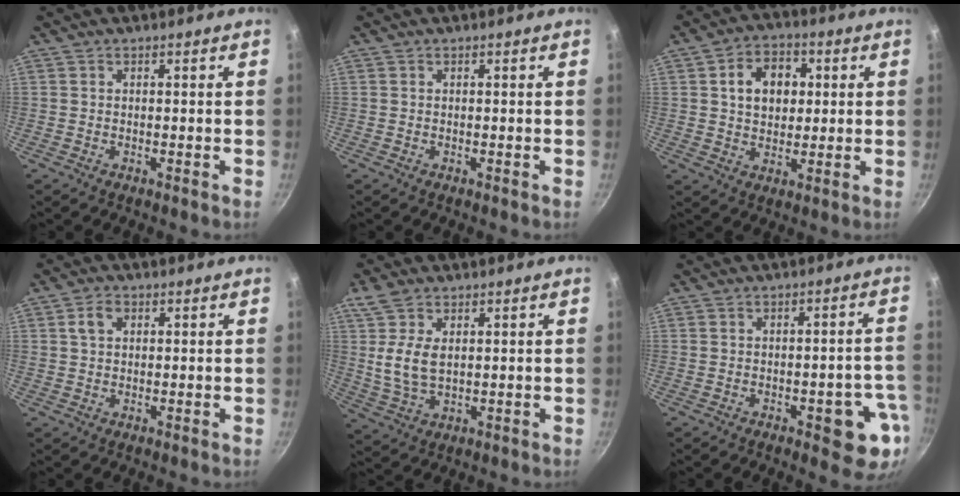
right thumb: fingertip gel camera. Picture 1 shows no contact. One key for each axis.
{"total": 0.0}
{"total": 9.7, "fx": 2.0, "fy": 7.2, "fz": 6.1, "tx": -0.069, "ty": 0.008, "tz": 0.026}
{"total": 3.3, "fx": 1.0, "fy": 2.4, "fz": 2.0, "tx": -0.027, "ty": 0.004, "tz": 0.016}
{"total": 7.9, "fx": 1.9, "fy": 4.4, "fz": 6.3, "tx": -0.126, "ty": -0.004, "tz": 0.040}
{"total": 9.7, "fx": -3.5, "fy": 3.9, "fz": 8.1, "tx": -0.060, "ty": 0.020, "tz": -0.041}